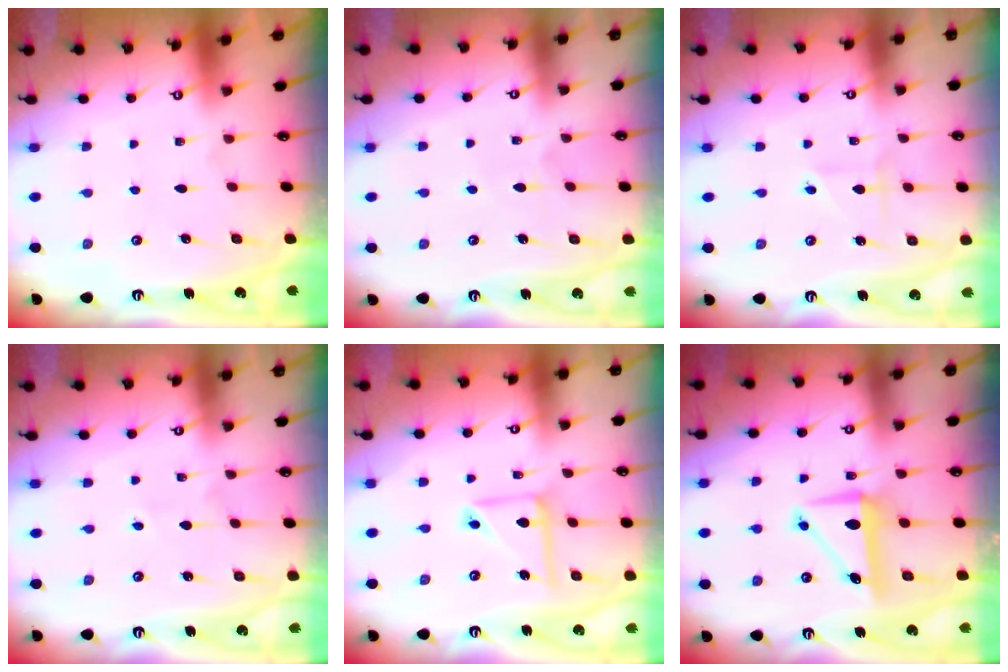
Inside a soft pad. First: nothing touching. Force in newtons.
{"total": 4.4, "press": 4.4, "slide": 0.5}
{"total": 2.3, "press": 2.2, "slide": 0.9}
{"total": 2.3, "press": 2.2, "slide": 0.7}
{"total": 9.6, "press": 9.6, "slide": 0.8}
{"total": 7.7, "press": 7.5, "slide": 1.5}